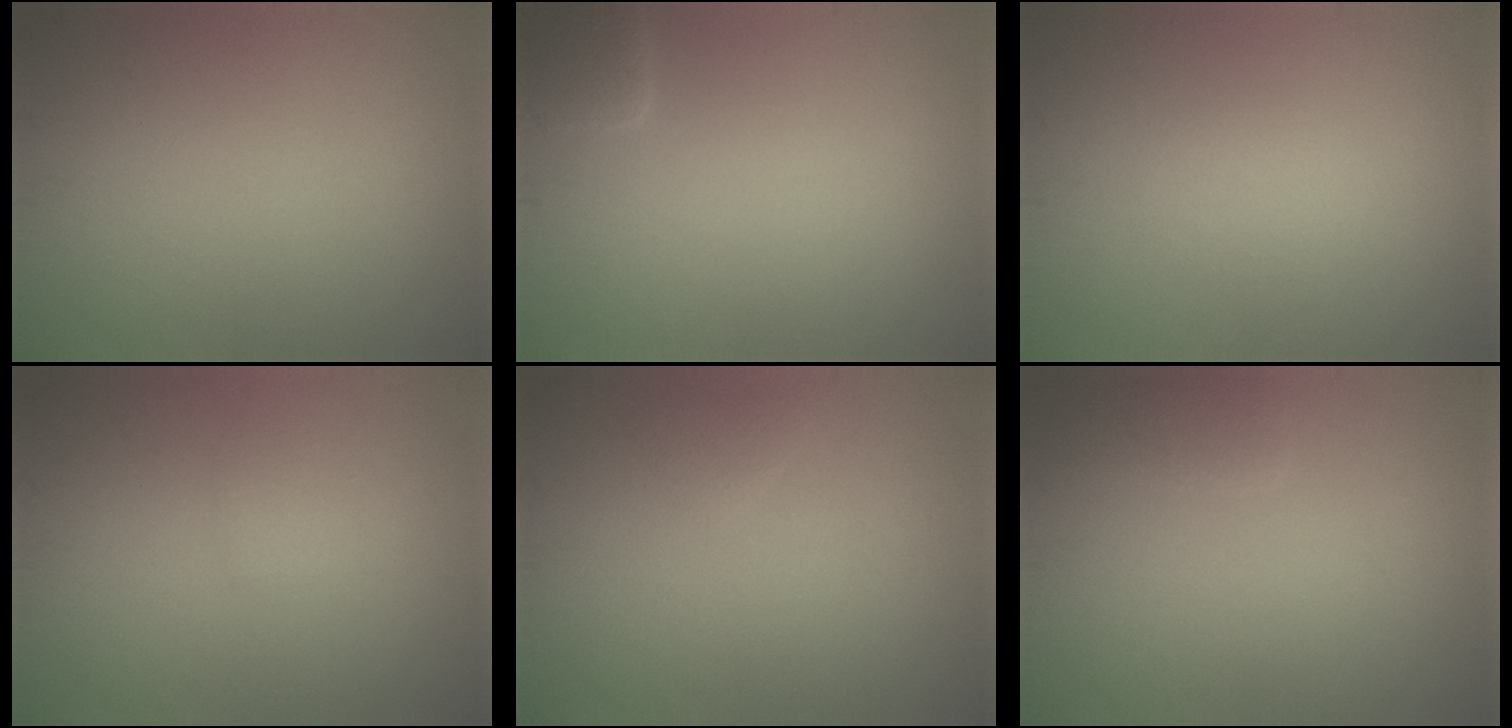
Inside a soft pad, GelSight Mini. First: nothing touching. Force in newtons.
{"total": 2.0, "press": 2.0, "slide": 0.3}
{"total": 1.1, "press": 1.1, "slide": 0.1}
{"total": 1.1, "press": 1.1, "slide": 0.1}
{"total": 0.7, "press": 0.7, "slide": 0.0}
{"total": 1.6, "press": 1.5, "slide": 0.2}